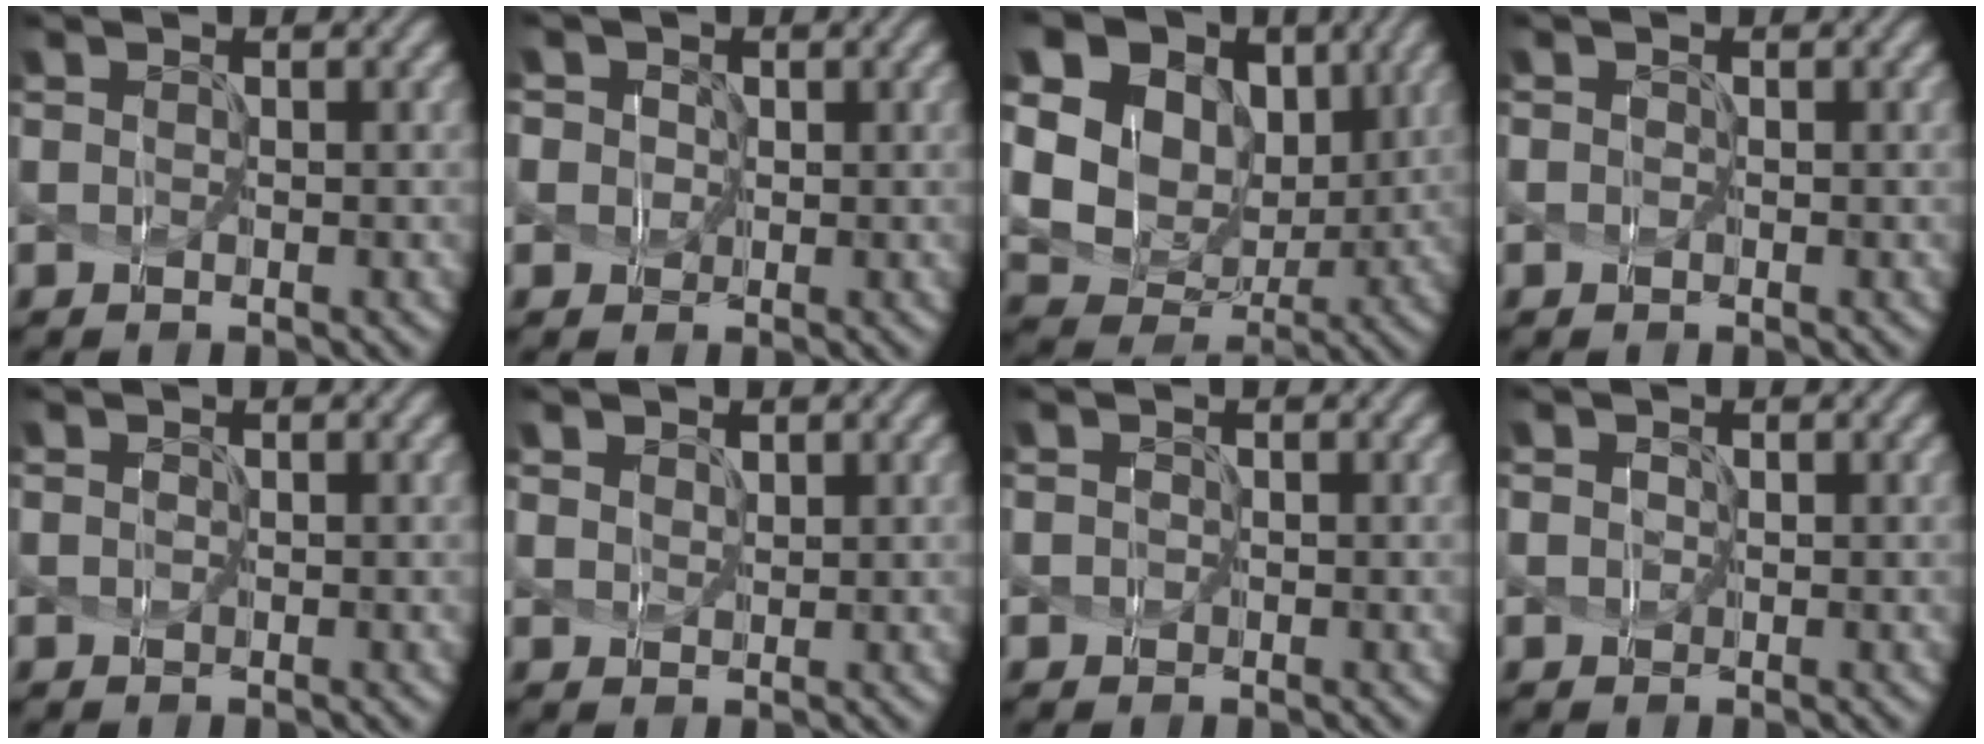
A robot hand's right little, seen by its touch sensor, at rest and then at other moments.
{"total": 4.7, "force": [0.9, 4.2, 1.7], "torque": [-0.023, 0.044, -0.025]}
{"total": 20.2, "force": [6.7, 16.7, 9.0], "torque": [-0.227, 0.016, 0.112]}
{"total": 0.0}
{"total": 0.0}
{"total": 2.9, "force": [1.8, 1.9, 1.3], "torque": [-0.021, 0.013, 0.015]}
{"total": 0.6, "force": [0.1, 0.6, 0.2], "torque": [0.013, 0.004, -0.008]}
{"total": 1.0, "force": [0.4, 0.8, 0.4], "torque": [0.012, 0.008, -0.009]}